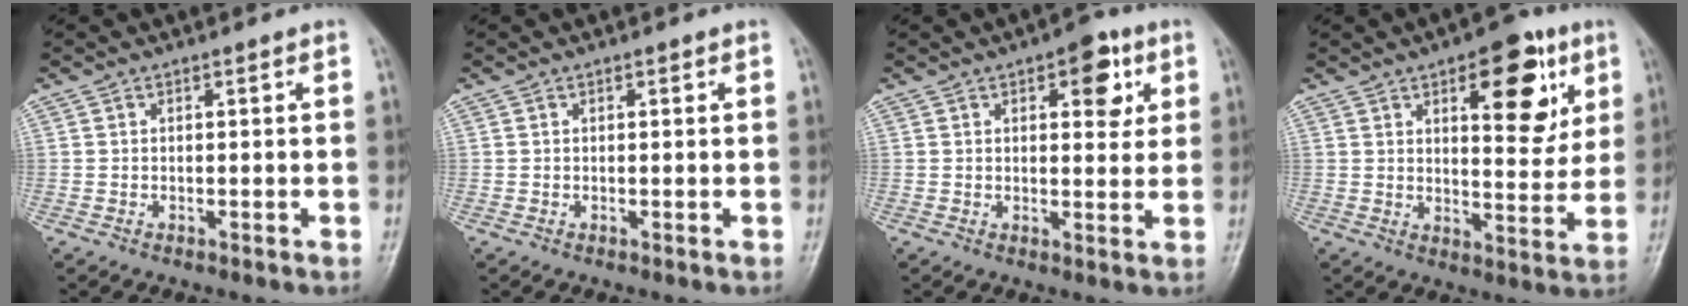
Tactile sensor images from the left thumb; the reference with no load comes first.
{"total": 0.8, "force": [0.2, 0.4, 0.6], "torque": [-0.007, 0.001, 0.004]}
{"total": 7.9, "force": [3.2, 3.9, 6.0], "torque": [-0.045, -0.007, 0.035]}
{"total": 14.3, "force": [6.1, 6.3, 11.3], "torque": [-0.107, -0.024, 0.081]}